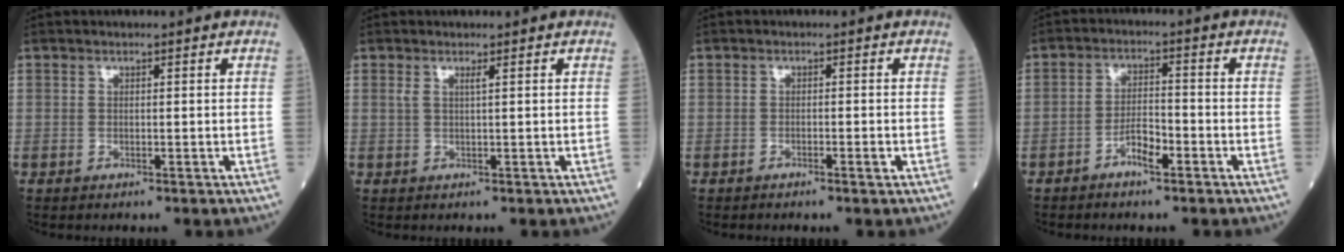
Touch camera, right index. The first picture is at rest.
{"total": 1.0, "force": [0.4, -0.2, 0.9], "torque": [-0.022, 0.002, 0.010]}
{"total": 1.1, "force": [-0.7, 0.0, 0.8], "torque": [-0.016, 0.001, -0.012]}
{"total": 3.9, "force": [-2.4, 1.0, 2.9], "torque": [-0.053, 0.006, -0.046]}